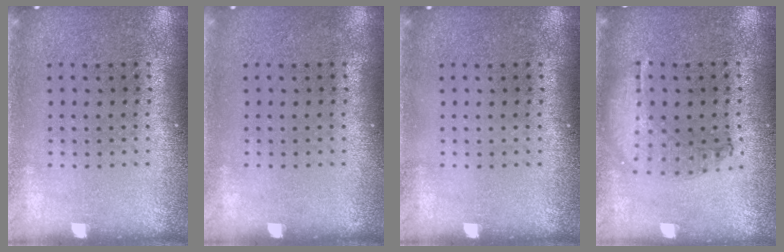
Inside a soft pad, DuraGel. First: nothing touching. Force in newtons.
{"total": 0.0}
{"total": 0.0}
{"total": 0.9, "press": 0.9, "slide": 0.1}